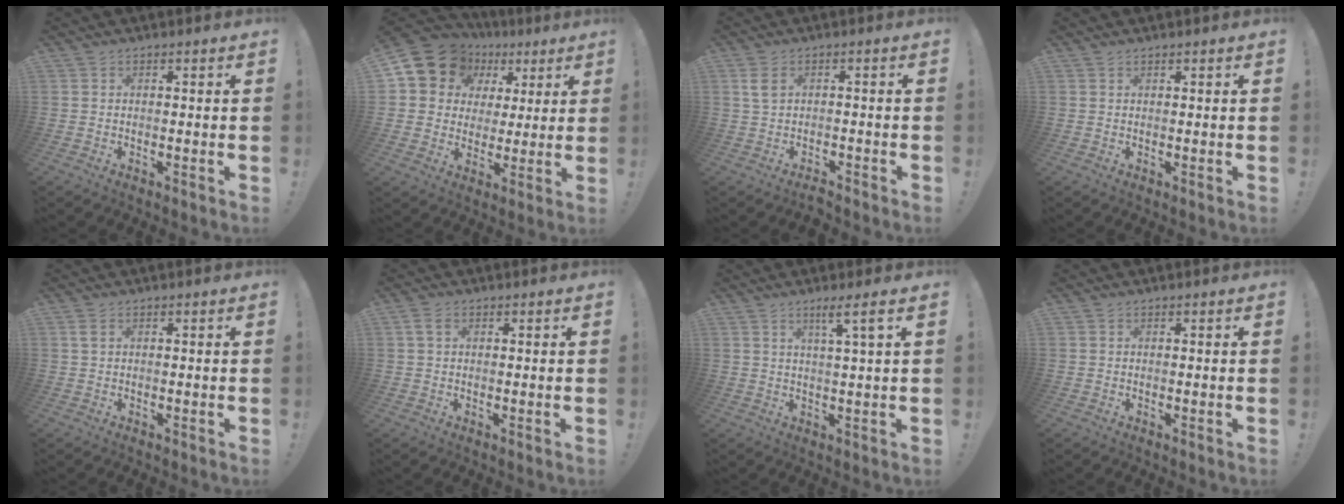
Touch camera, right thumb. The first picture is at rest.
{"total": 11.7, "force": [5.6, 9.7, 3.4], "torque": [-0.056, -0.036, 0.115]}
{"total": 3.3, "force": [-0.4, 2.0, 2.5], "torque": [-0.060, 0.001, -0.011]}
{"total": 0.6, "force": [0.5, 0.1, 0.2], "torque": [0.002, -0.002, 0.009]}
{"total": 1.4, "force": [0.7, 0.7, 1.0], "torque": [-0.014, 0.001, 0.010]}
{"total": 2.7, "force": [1.0, 1.5, 1.9], "torque": [-0.036, 0.004, 0.018]}
{"total": 5.7, "force": [2.8, -0.3, 5.0], "torque": [-0.075, -0.008, 0.037]}
{"total": 0.0}